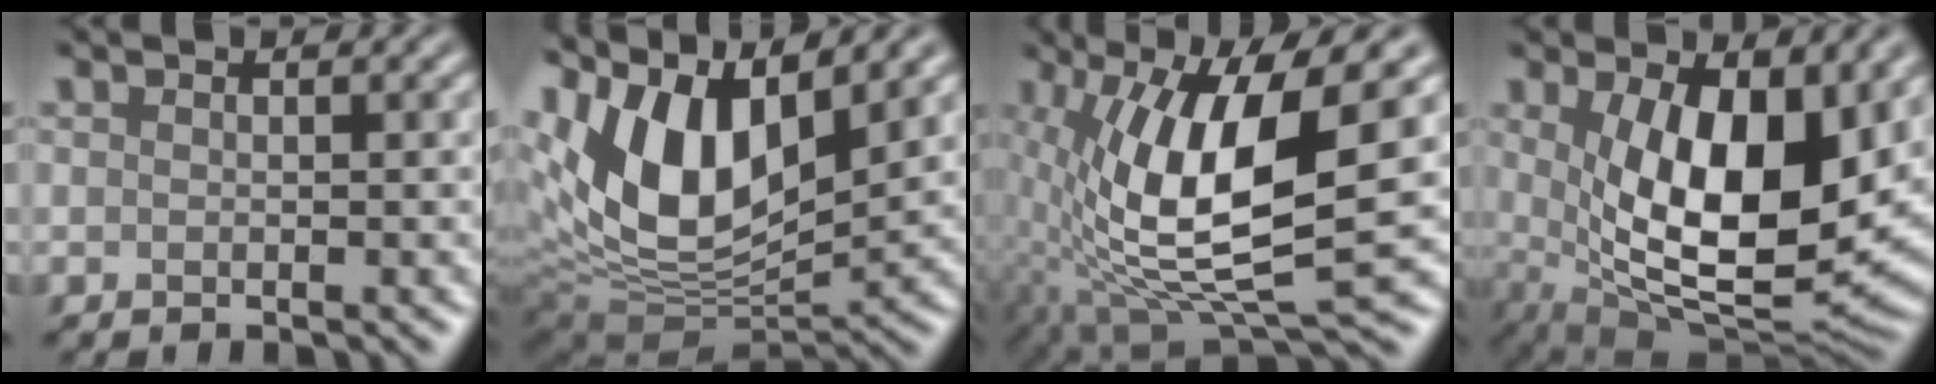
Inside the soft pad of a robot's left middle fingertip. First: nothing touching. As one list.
[{"total": 12.4, "force": [5.1, 6.2, 9.5], "torque": [-0.186, 0.011, 0.095]}, {"total": 11.5, "force": [0.9, 3.8, 10.8], "torque": [-0.212, -0.015, 0.024]}, {"total": 11.5, "force": [1.4, 4.8, 10.4], "torque": [-0.164, -0.019, 0.034]}]